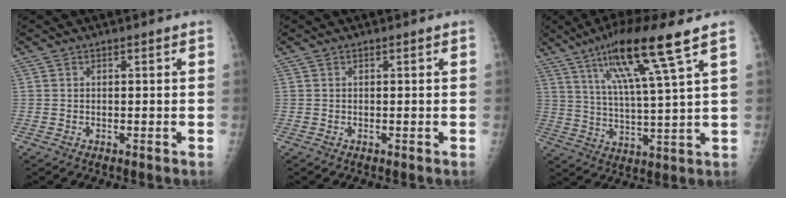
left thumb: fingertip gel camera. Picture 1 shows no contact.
{"total": 0.0}
{"total": 14.7, "force": [8.1, 0.3, 12.2], "torque": [-0.221, -0.027, 0.146]}